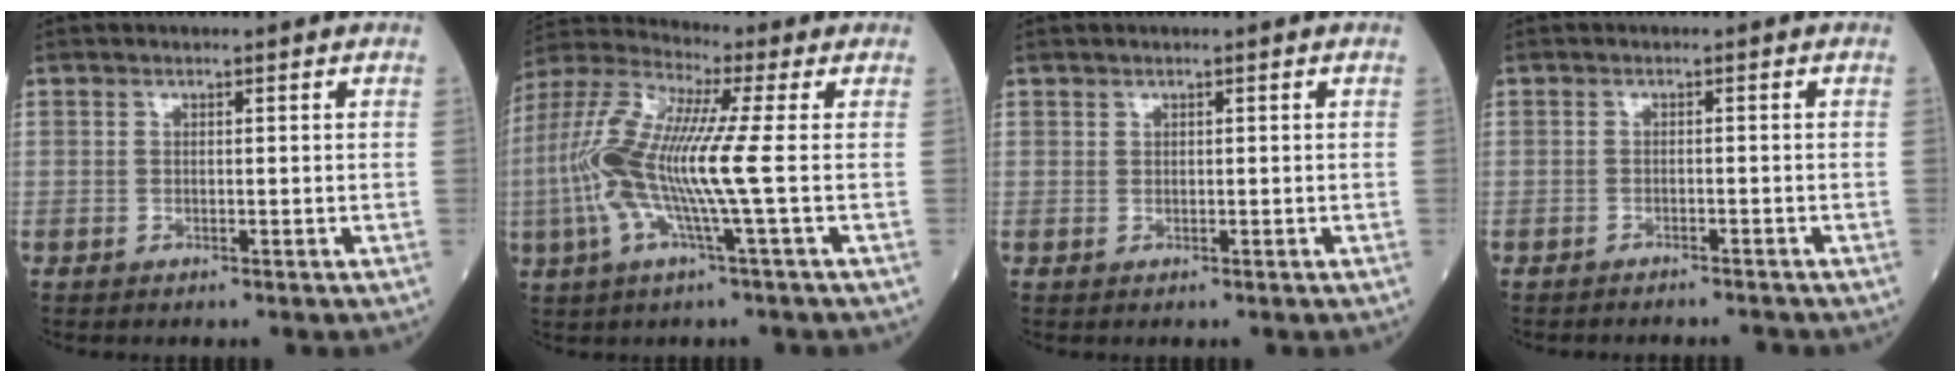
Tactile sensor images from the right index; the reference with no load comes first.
{"total": 14.6, "force": [-1.3, 0.6, 14.5], "torque": [-0.321, 0.005, -0.039]}
{"total": 0.7, "force": [0.3, 0.6, 0.2], "torque": [-0.002, 0.009, 0.005]}
{"total": 4.8, "force": [-4.6, 1.3, 1.0], "torque": [-0.016, 0.004, -0.061]}